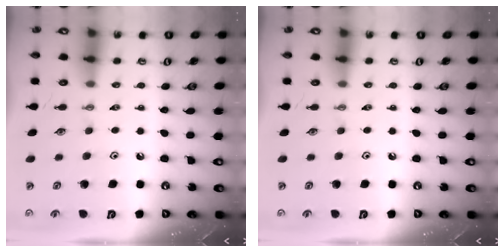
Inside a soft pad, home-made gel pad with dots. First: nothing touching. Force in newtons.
{"total": 0.0}